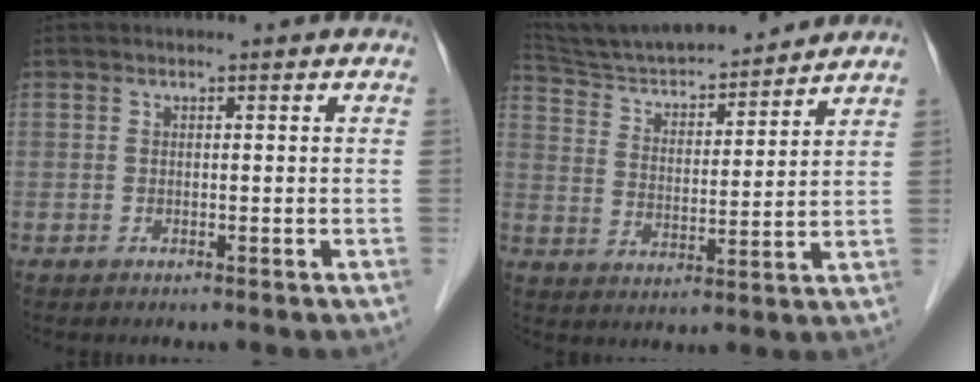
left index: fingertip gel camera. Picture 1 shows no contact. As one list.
[{"total": 16.1, "force": [15.0, 1.9, 5.6], "torque": [-0.100, 0.007, 0.248]}]